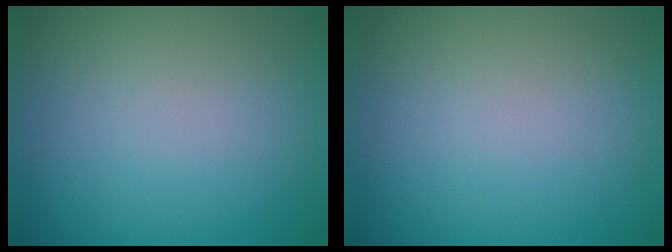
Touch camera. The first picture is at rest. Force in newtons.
{"total": 0.0}